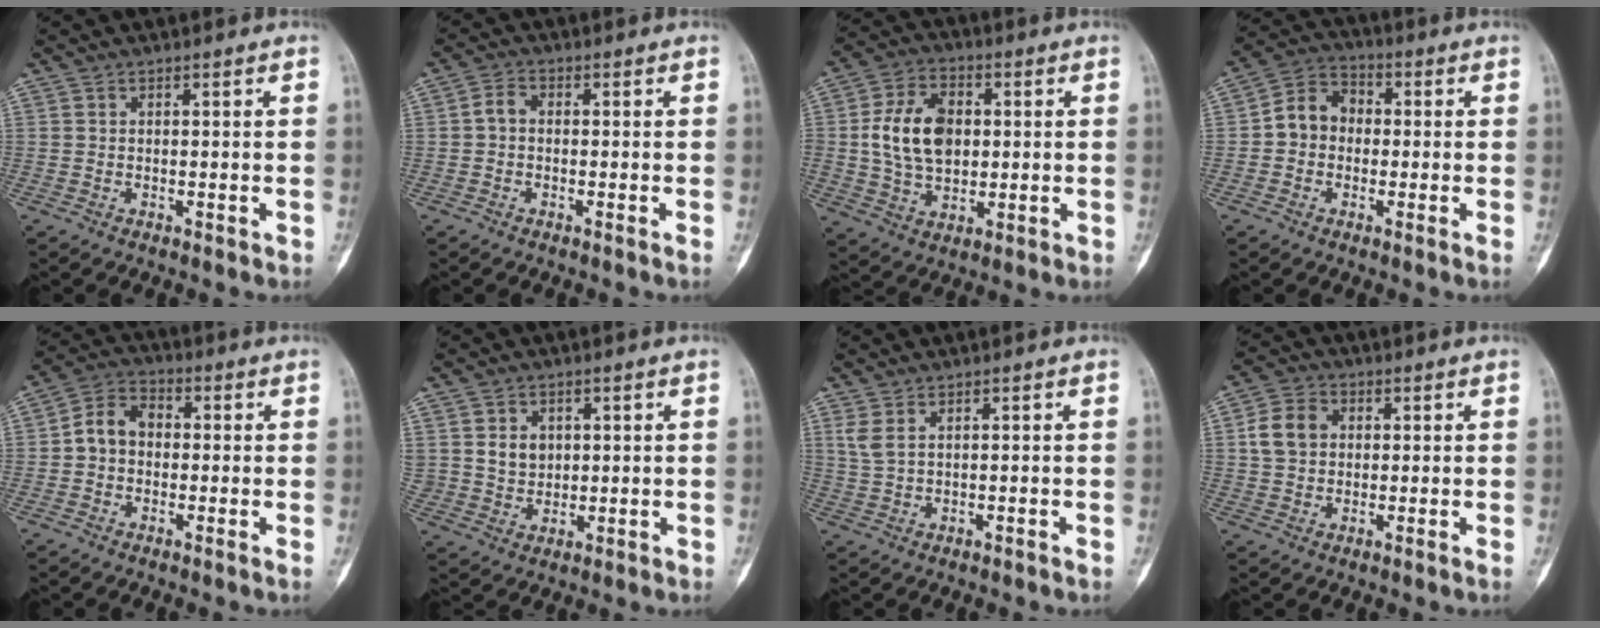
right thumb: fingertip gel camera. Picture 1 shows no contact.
{"total": 2.4, "force": [-0.3, 1.4, 1.9], "torque": [-0.036, 0.003, -0.017]}
{"total": 13.1, "force": [1.2, 9.0, 9.5], "torque": [-0.155, 0.006, 0.024]}
{"total": 7.4, "force": [-0.4, 6.1, 4.2], "torque": [-0.055, 0.029, -0.025]}
{"total": 6.8, "force": [-0.3, 5.2, 4.4], "torque": [-0.066, 0.024, -0.022]}
{"total": 5.1, "force": [1.4, 4.3, 2.4], "torque": [-0.023, -0.009, 0.033]}
{"total": 2.6, "force": [1.0, 1.0, 2.2], "torque": [-0.053, 0.006, 0.029]}
{"total": 6.6, "force": [1.1, 5.1, 4.0], "torque": [-0.067, 0.011, 0.015]}